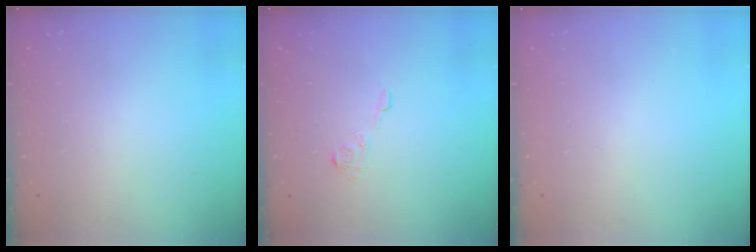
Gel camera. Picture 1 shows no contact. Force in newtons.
{"total": 6.2, "press": 6.2, "slide": 0.5}
{"total": 0.0}